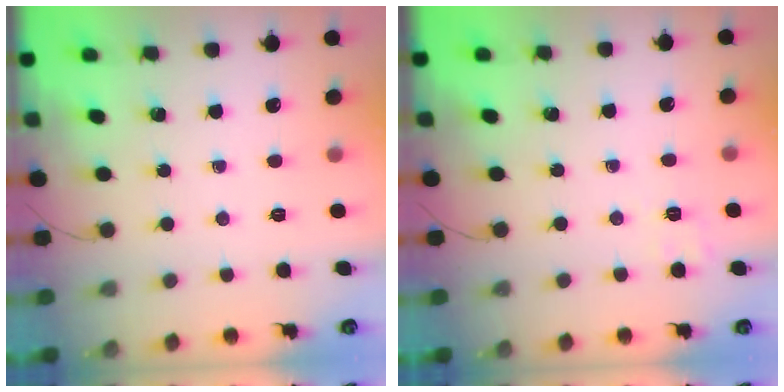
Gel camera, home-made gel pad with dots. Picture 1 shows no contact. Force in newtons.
{"total": 3.0, "press": 2.3, "slide": 1.9}